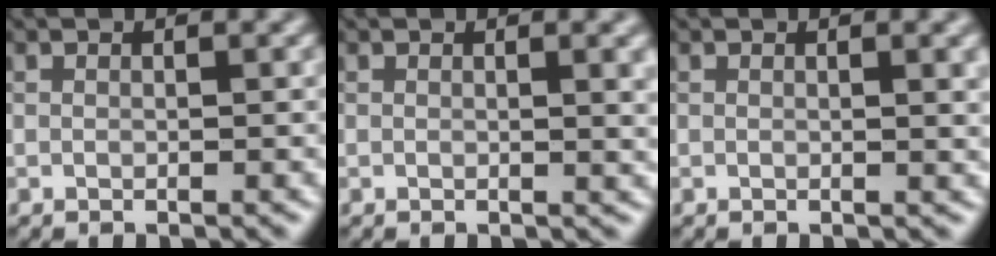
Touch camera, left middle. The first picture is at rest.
{"total": 2.5, "force": [0.6, 0.8, 2.3], "torque": [-0.019, 0.002, 0.006]}
{"total": 2.0, "force": [0.6, 0.6, 1.9], "torque": [-0.016, 0.003, 0.006]}